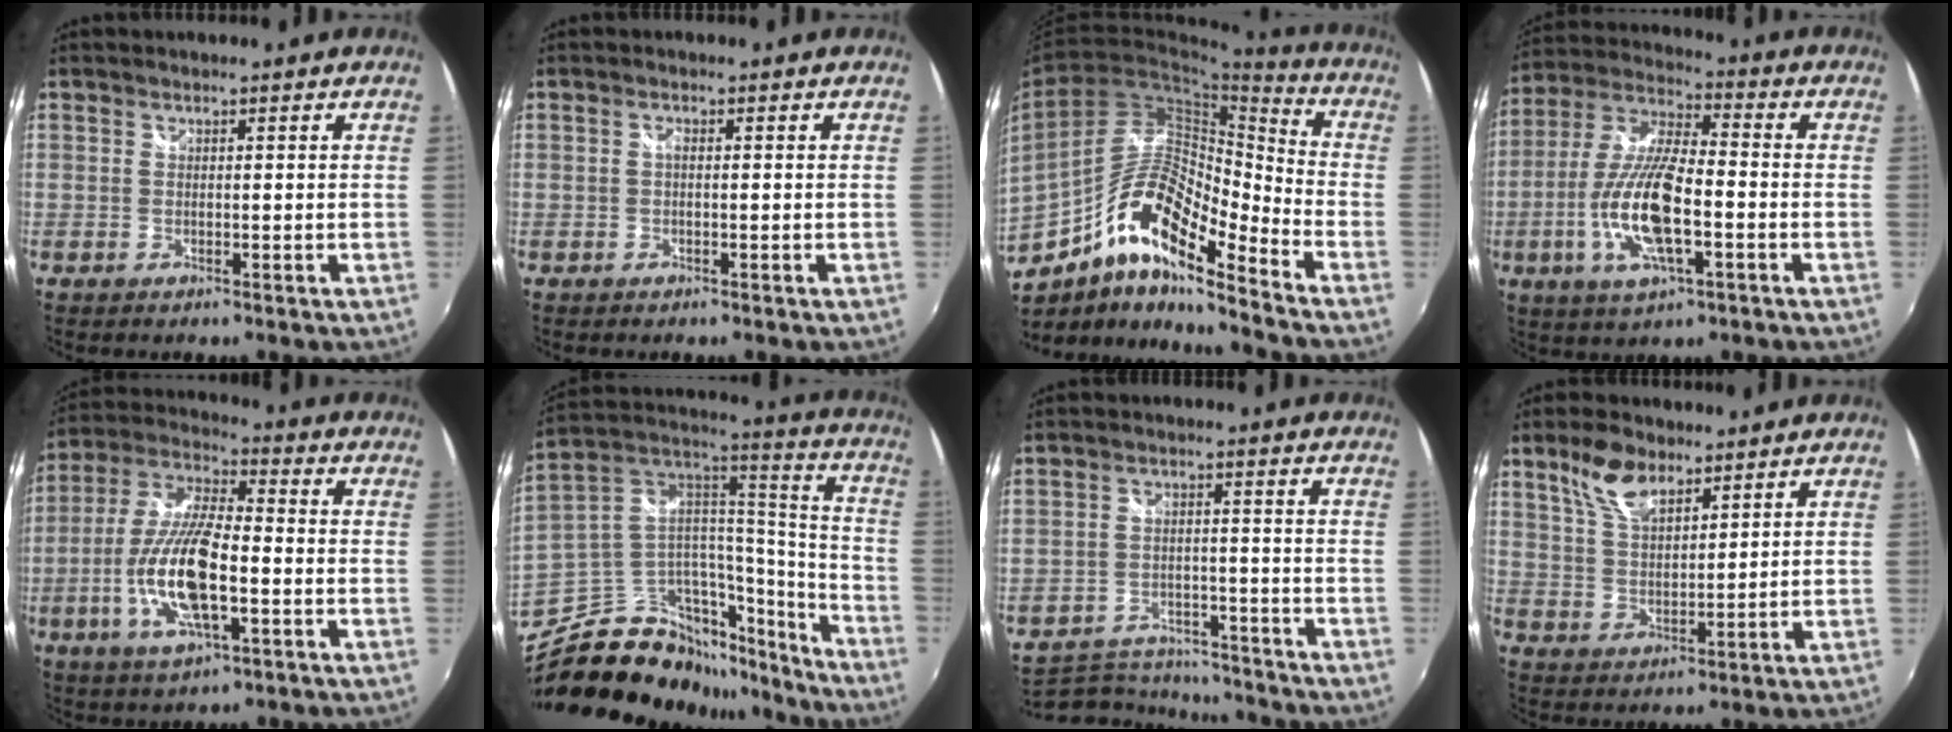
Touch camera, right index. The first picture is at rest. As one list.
[{"total": 0.7, "force": [-0.1, 0.3, 0.6], "torque": [-0.012, 0.003, -0.004]}, {"total": 16.3, "force": [-9.3, 4.4, 12.7], "torque": [-0.230, 0.000, -0.182]}, {"total": 15.4, "force": [-4.4, 4.9, 13.9], "torque": [-0.287, -0.009, -0.086]}, {"total": 15.8, "force": [-4.3, 5.1, 14.3], "torque": [-0.293, -0.008, -0.083]}, {"total": 24.9, "force": [-18.2, 13.3, 10.6], "torque": [-0.183, 0.068, -0.279]}, {"total": 12.7, "force": [-11.5, 4.5, 3.1], "torque": [-0.084, 0.011, -0.161]}, {"total": 8.2, "force": [5.4, 3.8, 4.8], "torque": [-0.090, 0.011, 0.107]}]